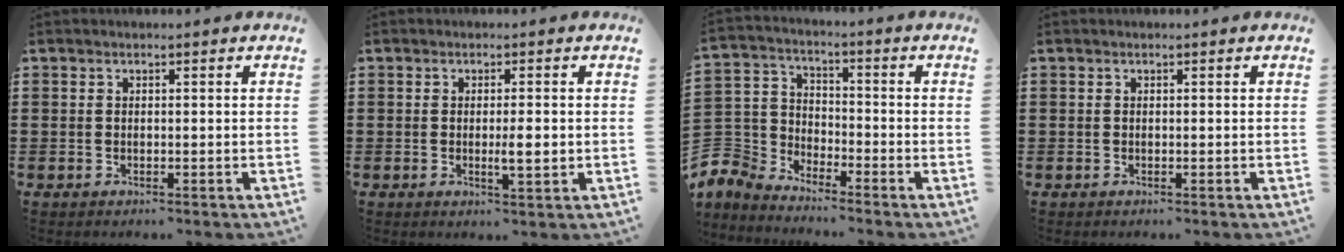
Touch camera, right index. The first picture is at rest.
{"total": 3.3, "force": [-0.3, 0.5, 3.3], "torque": [-0.056, -0.004, -0.006]}
{"total": 5.5, "force": [-4.8, 2.6, 0.0], "torque": [-0.053, -0.008, -0.112]}
{"total": 0.0}